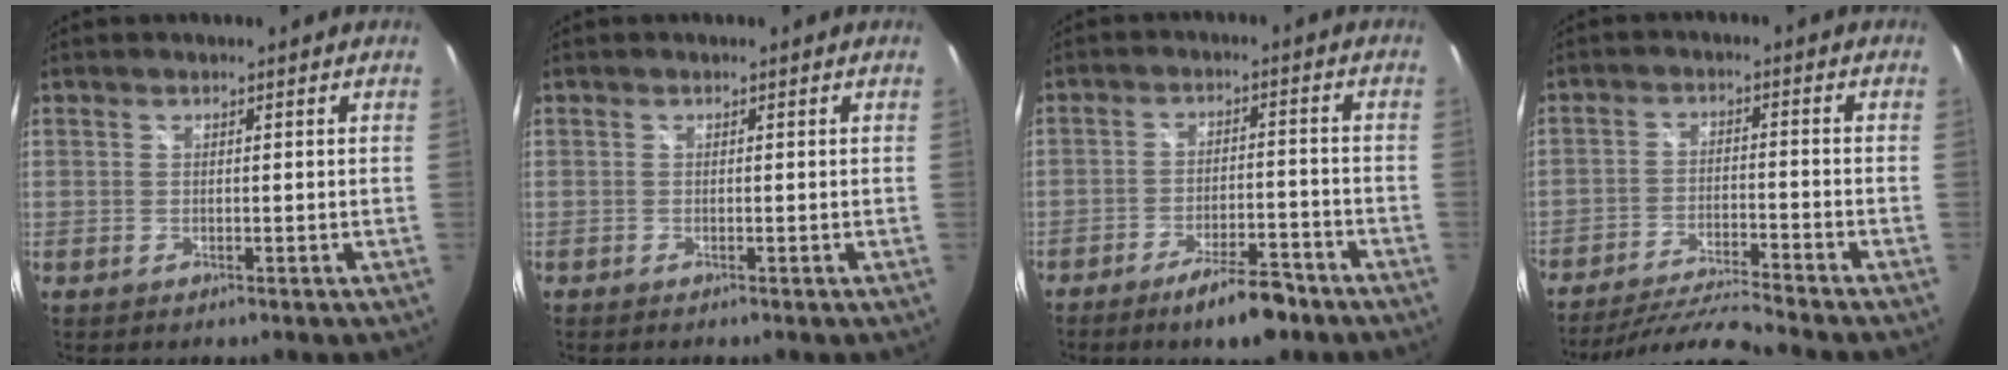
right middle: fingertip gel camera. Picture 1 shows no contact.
{"total": 0.0}
{"total": 8.1, "force": [-6.0, 2.3, 4.9], "torque": [-0.091, 0.001, -0.089]}
{"total": 9.1, "force": [-8.6, -1.2, 2.8], "torque": [-0.076, -0.004, -0.155]}